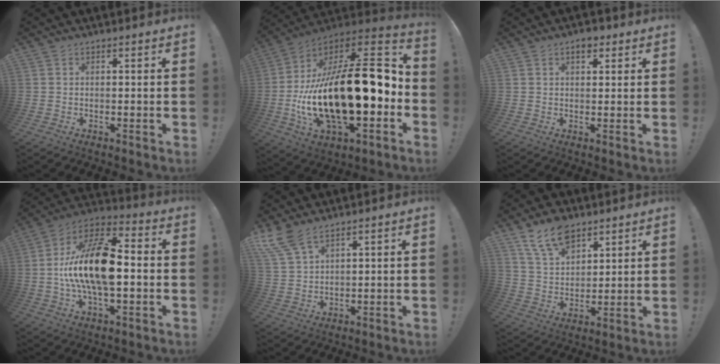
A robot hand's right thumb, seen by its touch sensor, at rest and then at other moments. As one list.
[{"total": 30.6, "force": [-2.6, 14.4, 26.8], "torque": [-0.471, -0.005, -0.034]}, {"total": 3.4, "force": [1.8, 2.1, 1.9], "torque": [-0.017, -0.006, 0.029]}, {"total": 19.9, "force": [-0.8, 9.3, 17.6], "torque": [-0.329, 0.007, -0.013]}, {"total": 7.8, "force": [6.0, 2.4, 4.3], "torque": [-0.096, -0.022, 0.117]}, {"total": 11.7, "force": [8.5, 6.2, 5.1], "torque": [-0.097, -0.040, 0.165]}]